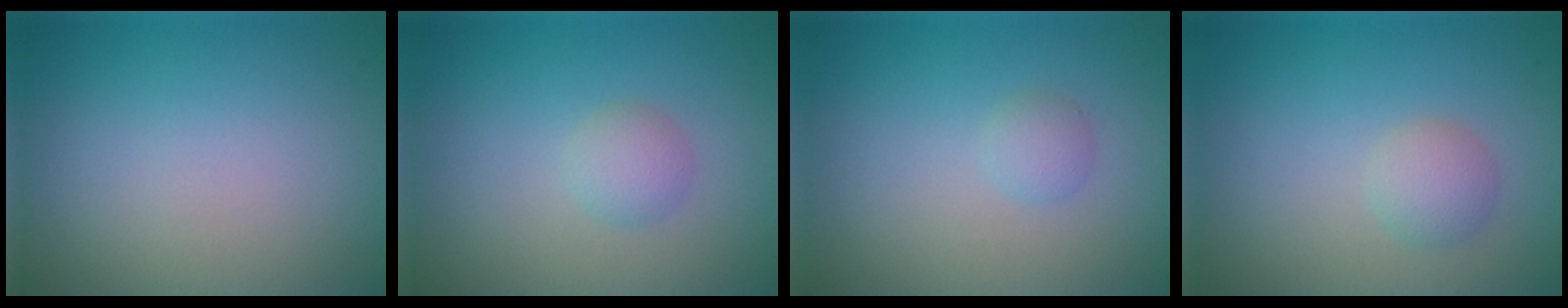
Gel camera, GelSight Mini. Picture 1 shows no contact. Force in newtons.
{"total": 1.6, "press": 1.6, "slide": 0.1}
{"total": 1.1, "press": 1.1, "slide": 0.0}
{"total": 1.8, "press": 1.8, "slide": 0.0}